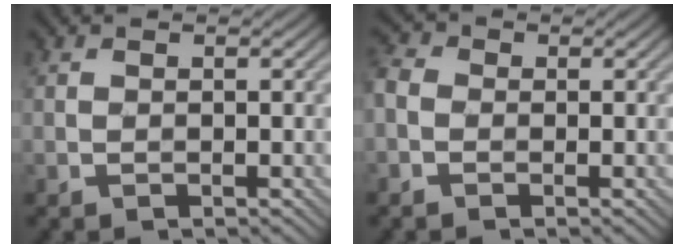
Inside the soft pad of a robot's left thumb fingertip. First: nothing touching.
{"total": 2.9, "force": [-1.0, 2.2, 1.5], "torque": [-0.044, 0.004, -0.032]}